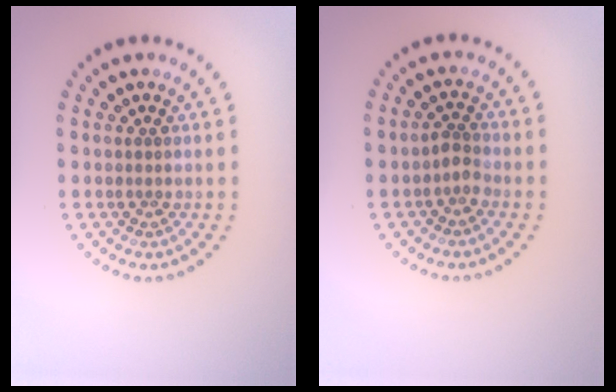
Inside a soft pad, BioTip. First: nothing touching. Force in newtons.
{"total": 1.4, "press": 1.1, "slide": 0.8}